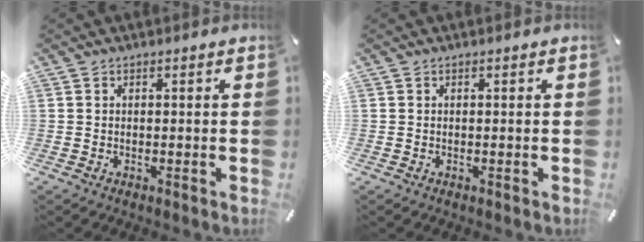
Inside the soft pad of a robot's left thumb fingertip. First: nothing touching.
{"total": 0.0}